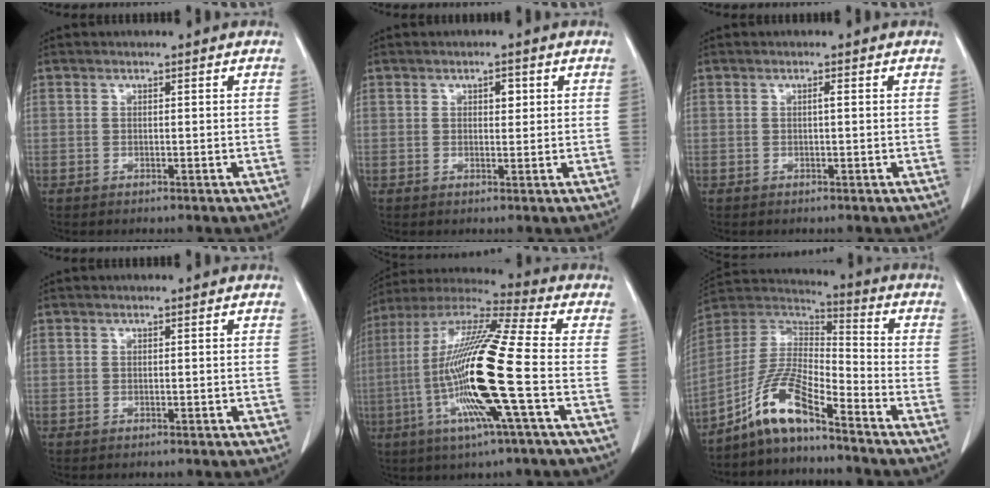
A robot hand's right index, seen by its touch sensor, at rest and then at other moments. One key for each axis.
{"total": 1.8, "fx": 0.6, "fy": 0.9, "fz": 1.4, "tx": -0.017, "ty": 0.000, "tz": 0.008}
{"total": 0.5, "fx": 0.0, "fy": 0.0, "fz": 0.5, "tx": -0.009, "ty": 0.001, "tz": 0.001}
{"total": 0.7, "fx": -0.2, "fy": 0.2, "fz": 0.6, "tx": -0.010, "ty": -0.001, "tz": -0.001}
{"total": 19.4, "fx": -4.3, "fy": -0.2, "fz": 19.0, "tx": -0.388, "ty": -0.012, "tz": -0.094}
{"total": 10.5, "fx": -7.6, "fy": 1.5, "fz": 7.1, "tx": -0.162, "ty": 0.014, "tz": -0.147}